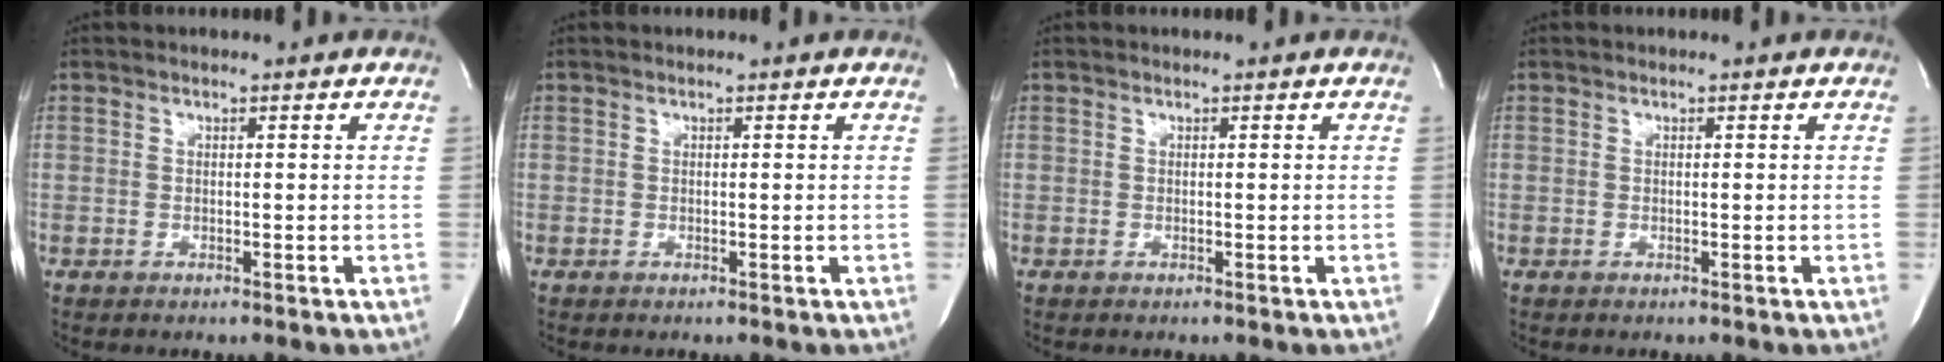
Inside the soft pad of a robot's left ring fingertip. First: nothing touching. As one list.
[{"total": 0.0}, {"total": 0.0}, {"total": 0.0}]